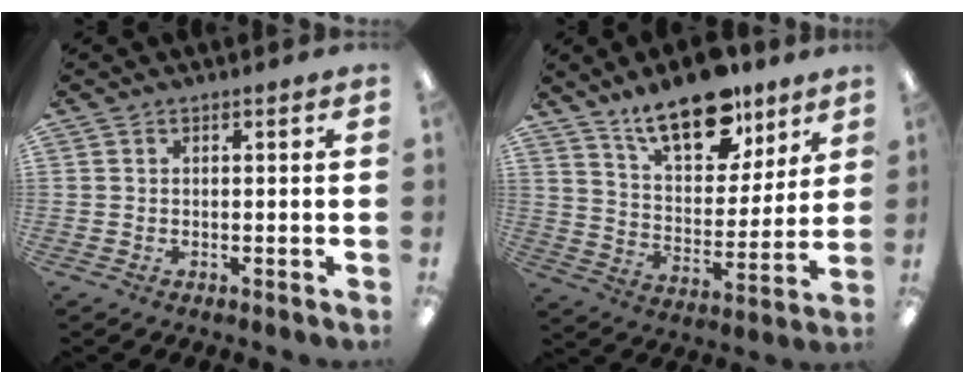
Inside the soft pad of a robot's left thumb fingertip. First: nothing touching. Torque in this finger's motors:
{"motor_torque": [0.19, 0.20, 1.49, -1.28, 0.06]}